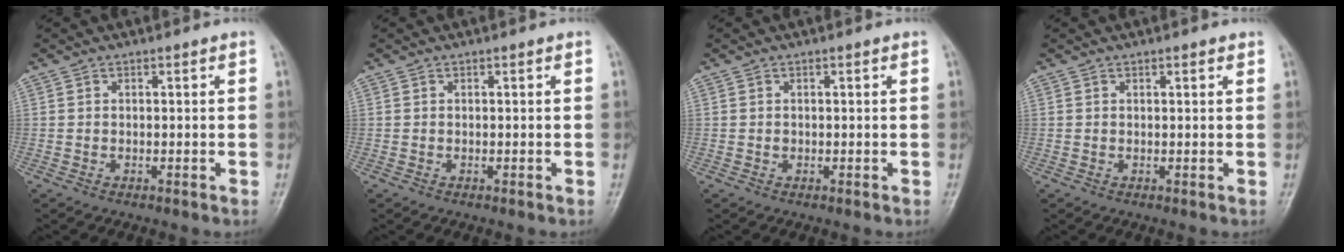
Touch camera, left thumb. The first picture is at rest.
{"total": 0.0}
{"total": 0.5, "force": [0.0, 0.4, 0.3], "torque": [-0.001, 0.001, 0.003]}
{"total": 1.0, "force": [0.6, 0.3, 0.7], "torque": [-0.010, -0.001, 0.009]}